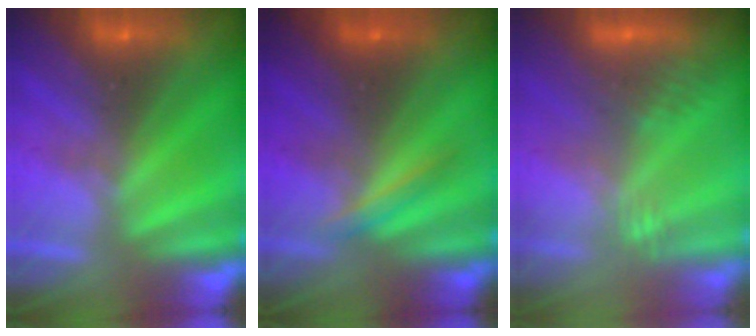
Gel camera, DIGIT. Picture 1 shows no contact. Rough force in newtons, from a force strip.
{"total": 1.8}
{"total": 2.7}